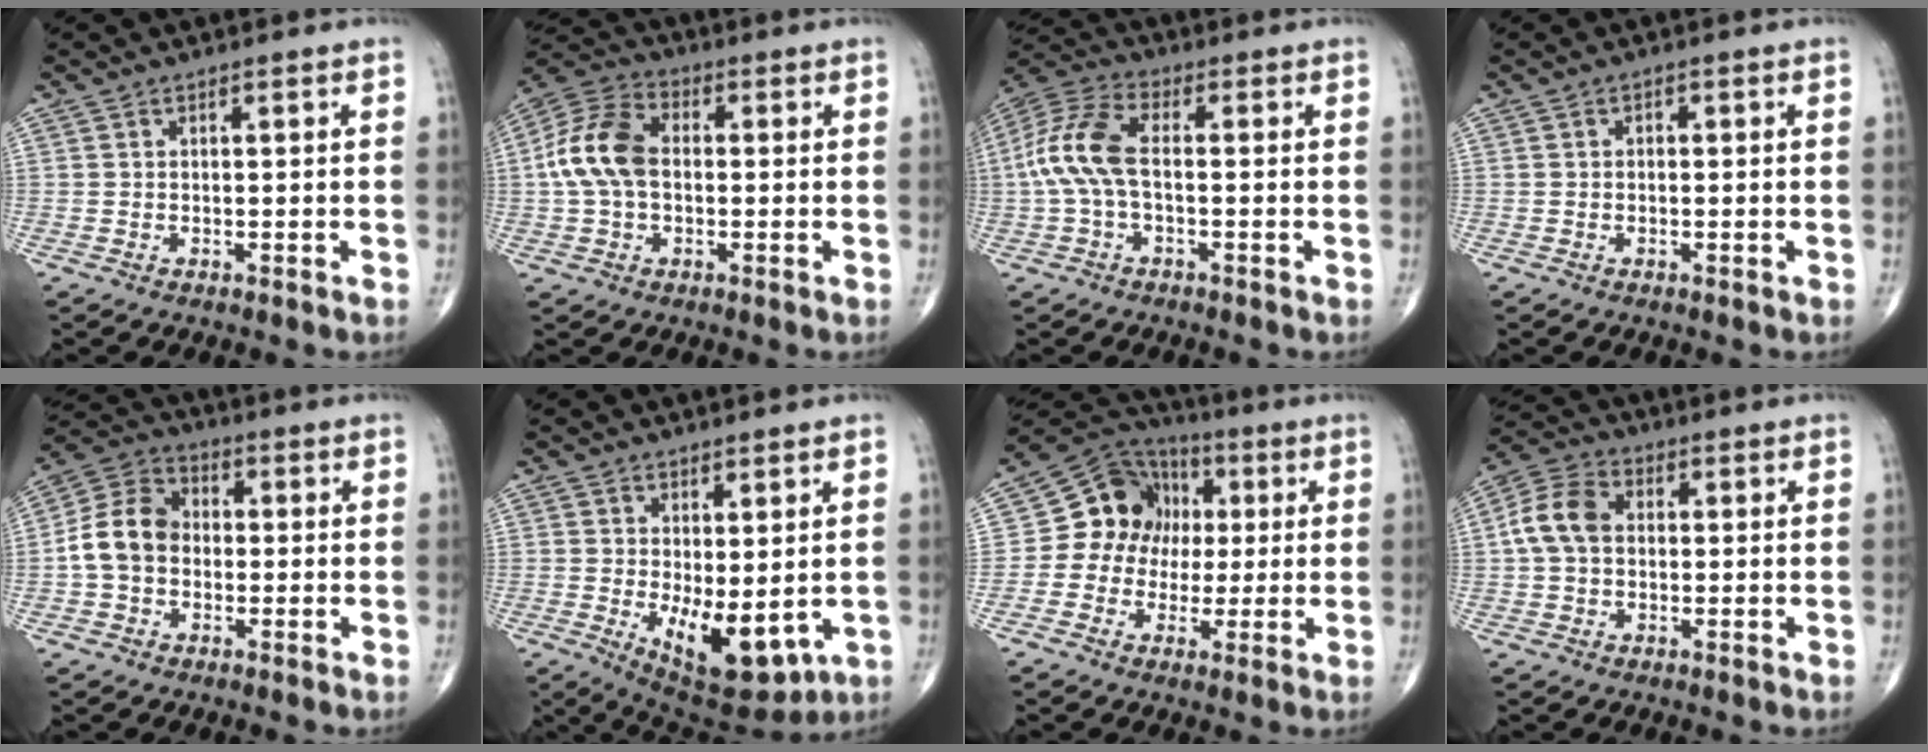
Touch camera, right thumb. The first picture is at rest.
{"total": 11.8, "force": [0.1, 7.8, 8.9], "torque": [-0.181, 0.031, -0.007]}
{"total": 10.5, "force": [-0.6, 5.1, 9.2], "torque": [-0.213, 0.030, -0.017]}
{"total": 0.8, "force": [-0.1, 0.6, 0.5], "torque": [-0.001, 0.003, -0.007]}
{"total": 9.9, "force": [-0.9, 7.7, 6.1], "torque": [-0.105, 0.034, -0.029]}
{"total": 11.5, "force": [-1.7, 5.5, 10.0], "torque": [-0.130, -0.023, -0.002]}
{"total": 12.7, "force": [0.6, 11.1, 6.0], "torque": [-0.062, 0.028, -0.002]}
{"total": 8.2, "force": [0.6, 5.9, 5.6], "torque": [-0.110, 0.024, 0.003]}